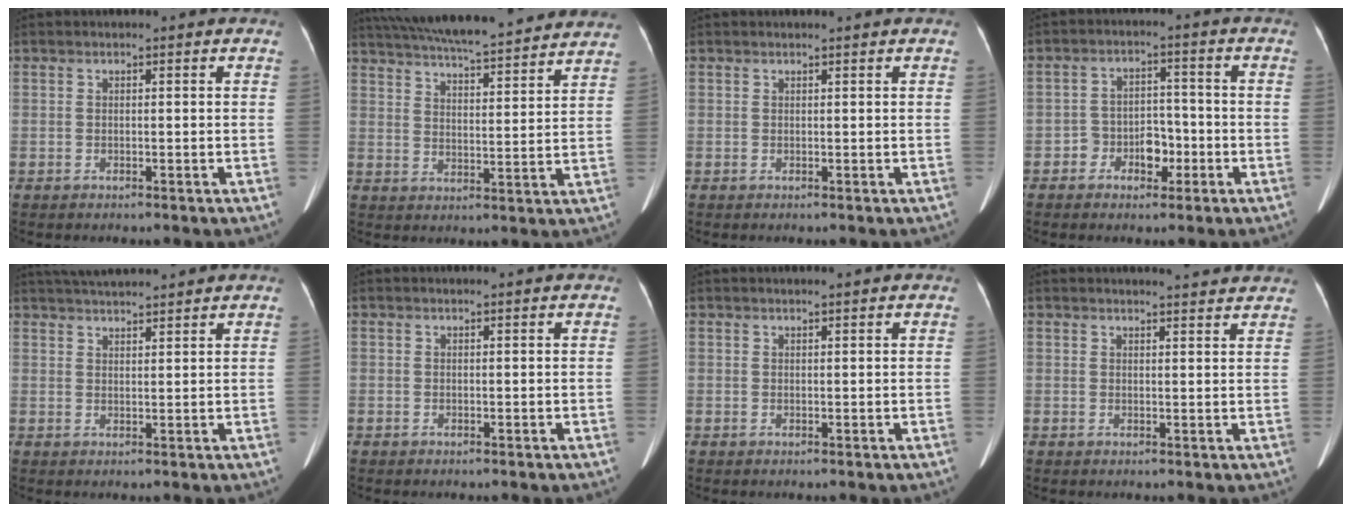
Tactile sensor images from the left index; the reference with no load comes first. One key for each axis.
{"total": 24.3, "fx": 21.7, "fy": 3.0, "fz": 10.6, "tx": -0.180, "ty": 0.017, "tz": 0.296}
{"total": 0.8, "fx": 0.7, "fy": -0.1, "fz": 0.2, "tx": -0.006, "ty": 0.004, "tz": 0.016}
{"total": 4.8, "fx": -2.2, "fy": 3.3, "fz": 2.8, "tx": -0.041, "ty": 0.018, "tz": -0.035}
{"total": 8.1, "fx": 7.6, "fy": 0.4, "fz": 3.0, "tx": -0.054, "ty": 0.032, "tz": 0.118}
{"total": 0.7, "fx": 0.6, "fy": 0.2, "fz": 0.2, "tx": -0.004, "ty": 0.017, "tz": 0.009}
{"total": 2.2, "fx": 2.0, "fy": 0.0, "fz": 0.9, "tx": -0.010, "ty": 0.016, "tz": 0.028}
{"total": 6.7, "fx": 6.5, "fy": 0.3, "fz": 1.7, "tx": -0.021, "ty": 0.006, "tz": 0.061}